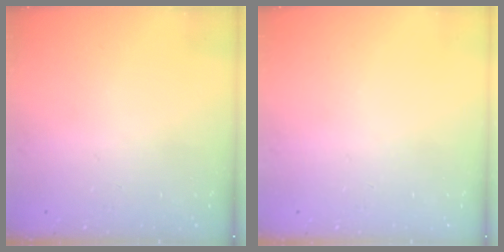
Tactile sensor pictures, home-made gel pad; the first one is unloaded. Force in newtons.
{"total": 0.0}